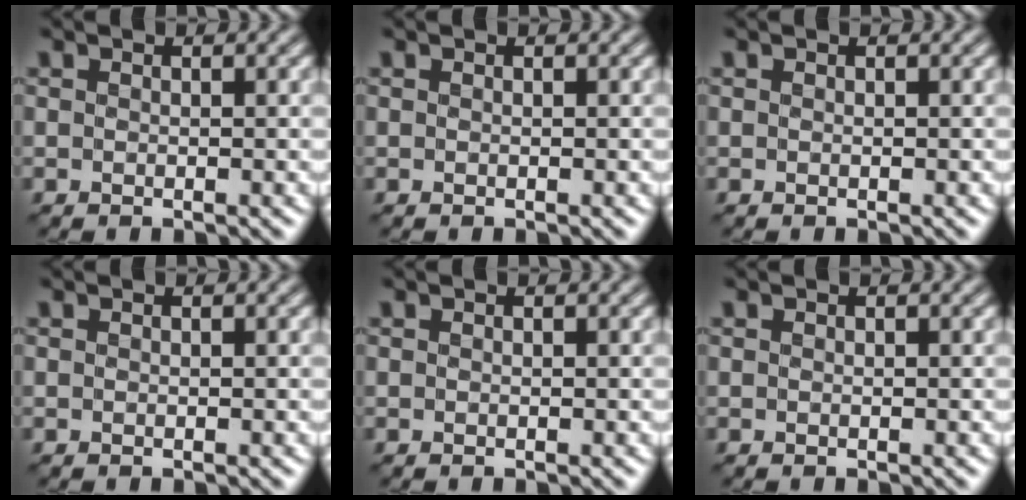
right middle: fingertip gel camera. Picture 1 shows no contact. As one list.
[{"total": 0.0}, {"total": 0.0}, {"total": 0.0}, {"total": 0.0}, {"total": 0.0}]